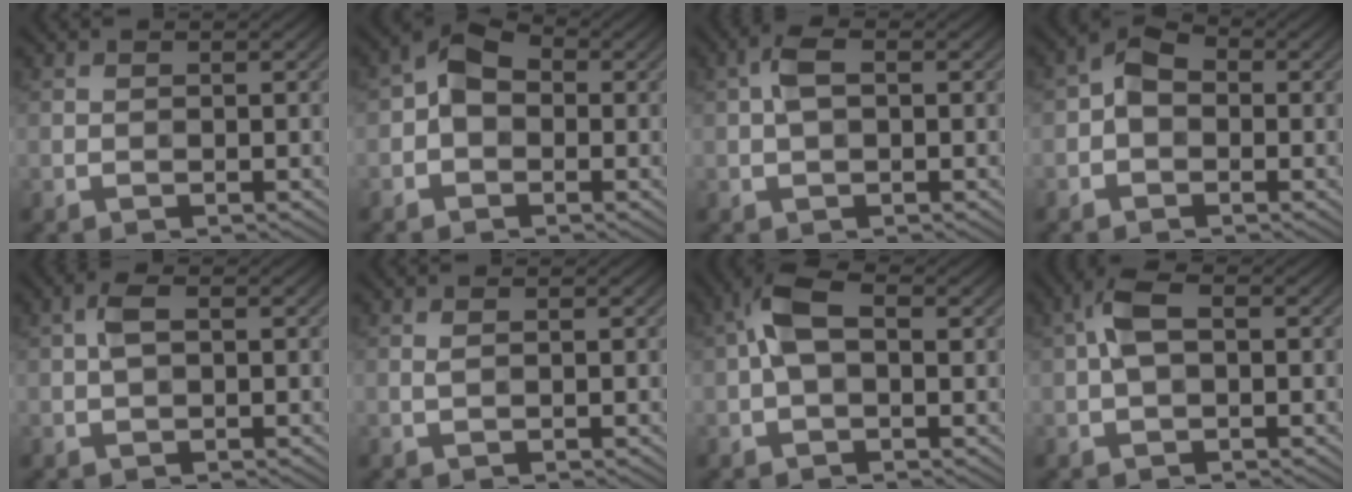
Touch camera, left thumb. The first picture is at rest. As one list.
[{"total": 4.5, "force": [-0.4, 3.4, 3.0], "torque": [-0.054, 0.012, -0.018]}, {"total": 3.2, "force": [0.4, 1.7, 2.7], "torque": [-0.059, 0.009, 0.004]}, {"total": 3.7, "force": [-0.5, 2.7, 2.4], "torque": [-0.044, 0.010, -0.020]}, {"total": 2.5, "force": [0.4, 1.3, 2.2], "torque": [-0.047, 0.008, 0.003]}, {"total": 0.6, "force": [0.2, 0.1, 0.6], "torque": [-0.015, 0.003, 0.004]}, {"total": 6.2, "force": [0.9, 3.3, 5.2], "torque": [-0.110, 0.014, 0.012]}, {"total": 4.8, "force": [0.5, 2.5, 4.0], "torque": [-0.090, 0.013, 0.006]}]